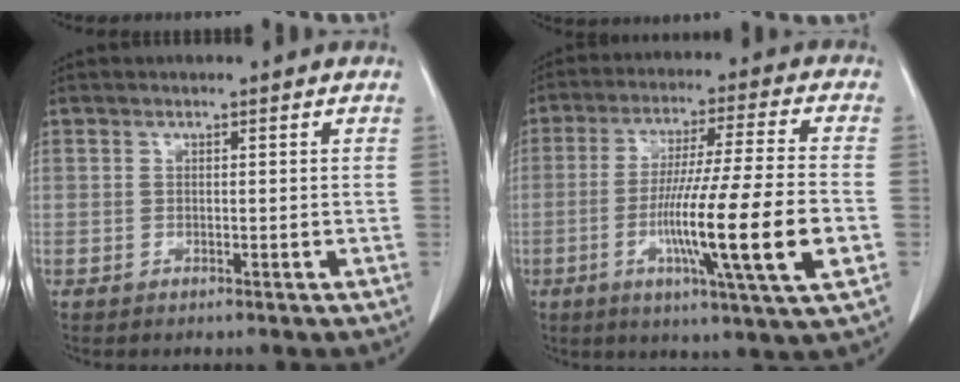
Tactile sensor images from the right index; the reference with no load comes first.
{"total": 16.8, "force": [-4.2, -0.6, 16.2], "torque": [-0.278, -0.017, -0.073]}